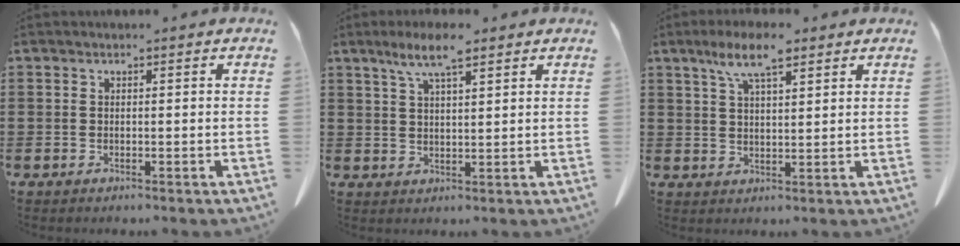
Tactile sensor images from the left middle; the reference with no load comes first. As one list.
[{"total": 6.5, "force": [4.2, 1.1, 4.7], "torque": [-0.102, -0.001, 0.075]}, {"total": 7.2, "force": [4.6, 1.7, 5.2], "torque": [-0.113, 0.000, 0.081]}]